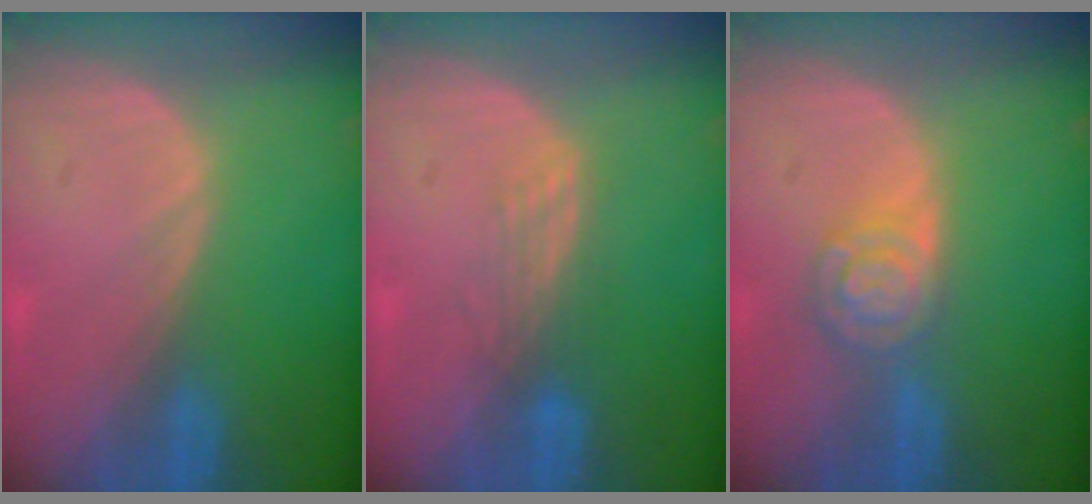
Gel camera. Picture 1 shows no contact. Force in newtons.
{"total": 3.1, "press": 2.6, "slide": 1.7}
{"total": 5.4, "press": 4.7, "slide": 2.5}